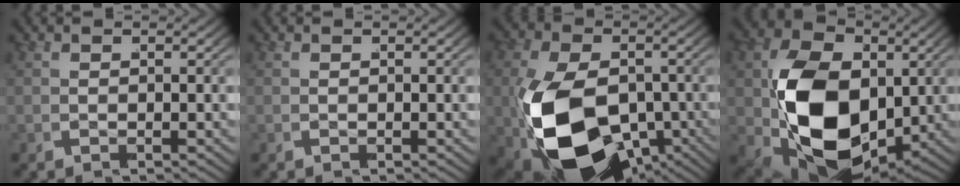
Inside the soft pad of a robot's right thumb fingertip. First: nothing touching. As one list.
[{"total": 0.0}, {"total": 16.8, "force": [-5.9, 10.5, 11.7], "torque": [-0.281, -0.071, -0.065]}, {"total": 16.3, "force": [-3.1, 10.9, 11.7], "torque": [-0.256, -0.073, -0.021]}]